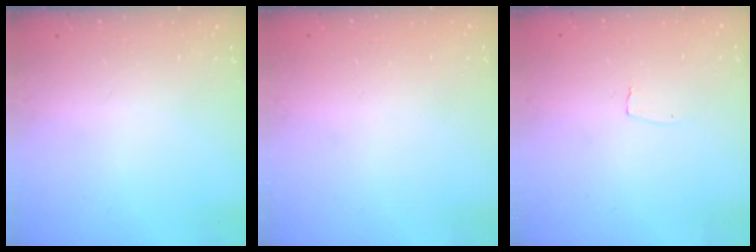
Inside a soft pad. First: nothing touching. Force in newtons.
{"total": 0.0}
{"total": 3.0, "press": 3.0, "slide": 0.2}